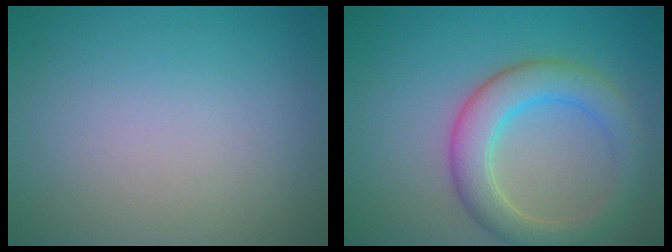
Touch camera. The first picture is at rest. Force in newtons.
{"total": 5.0, "press": 5.0, "slide": 0.2}